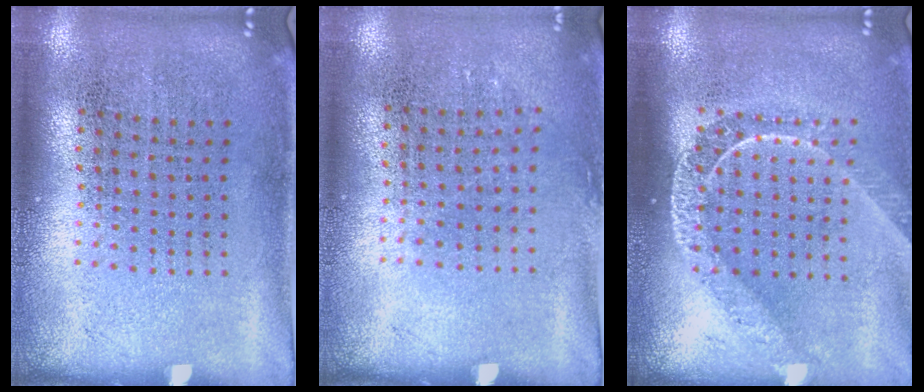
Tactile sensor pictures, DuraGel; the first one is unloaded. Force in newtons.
{"total": 0.9, "press": 0.6, "slide": 0.6}
{"total": 1.6, "press": 1.4, "slide": 0.8}